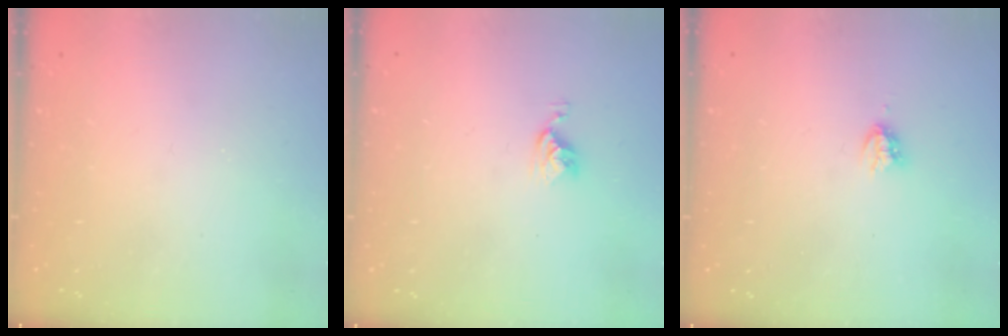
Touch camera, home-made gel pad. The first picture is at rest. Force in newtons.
{"total": 5.2, "press": 5.2, "slide": 0.6}
{"total": 4.0, "press": 4.0, "slide": 0.4}